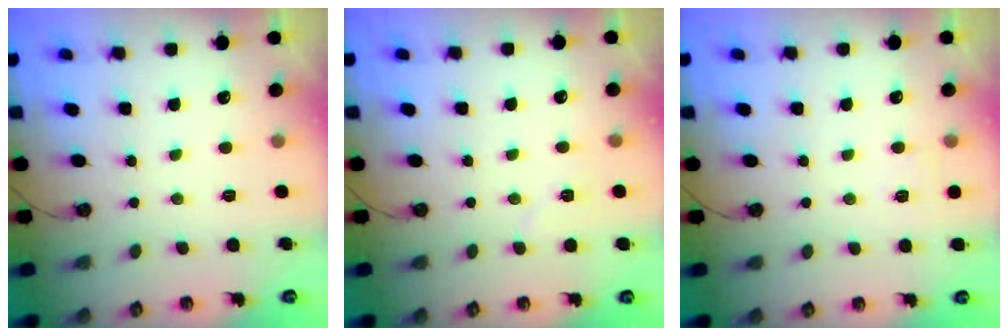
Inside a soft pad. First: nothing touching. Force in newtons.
{"total": 5.0, "press": 4.4, "slide": 2.3}
{"total": 3.4, "press": 2.6, "slide": 2.2}